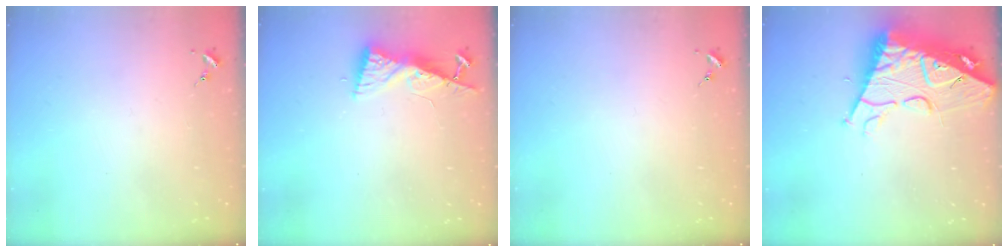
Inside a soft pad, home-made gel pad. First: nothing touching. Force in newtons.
{"total": 8.1, "press": 8.1, "slide": 0.8}
{"total": 0.0}
{"total": 18.5, "press": 18.4, "slide": 2.1}